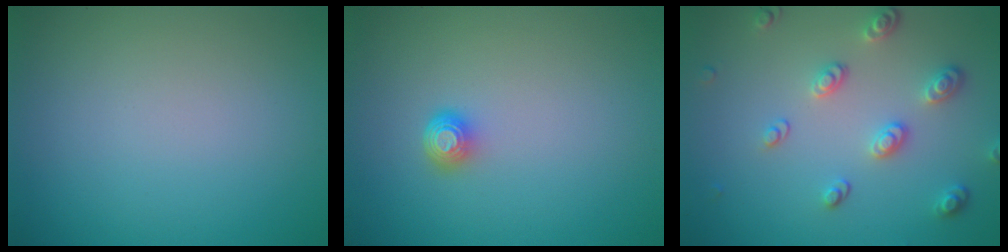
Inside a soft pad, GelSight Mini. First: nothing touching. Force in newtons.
{"total": 1.5, "press": 1.1, "slide": 1.1}
{"total": 3.2, "press": 2.7, "slide": 1.8}